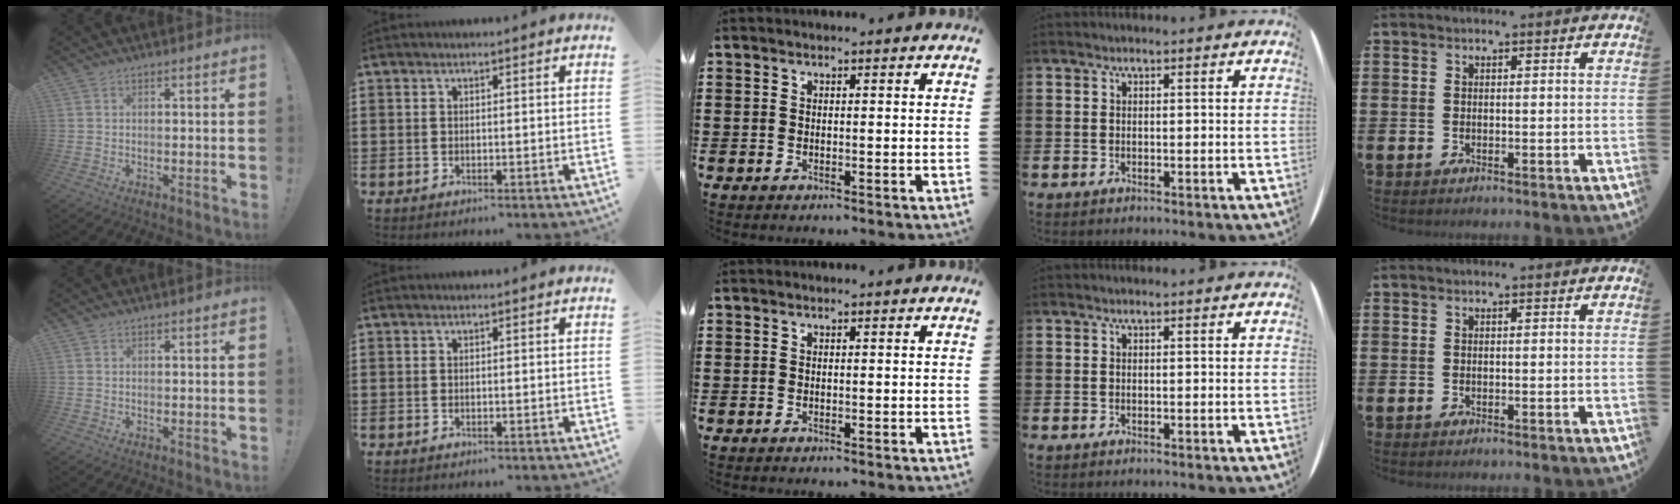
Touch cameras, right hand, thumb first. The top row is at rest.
{}